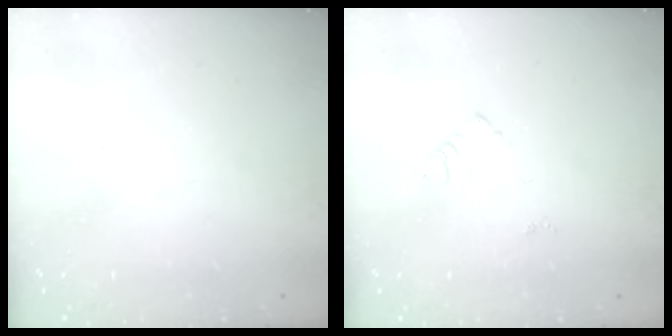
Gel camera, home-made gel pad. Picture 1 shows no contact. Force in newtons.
{"total": 5.4, "press": 5.4, "slide": 0.5}